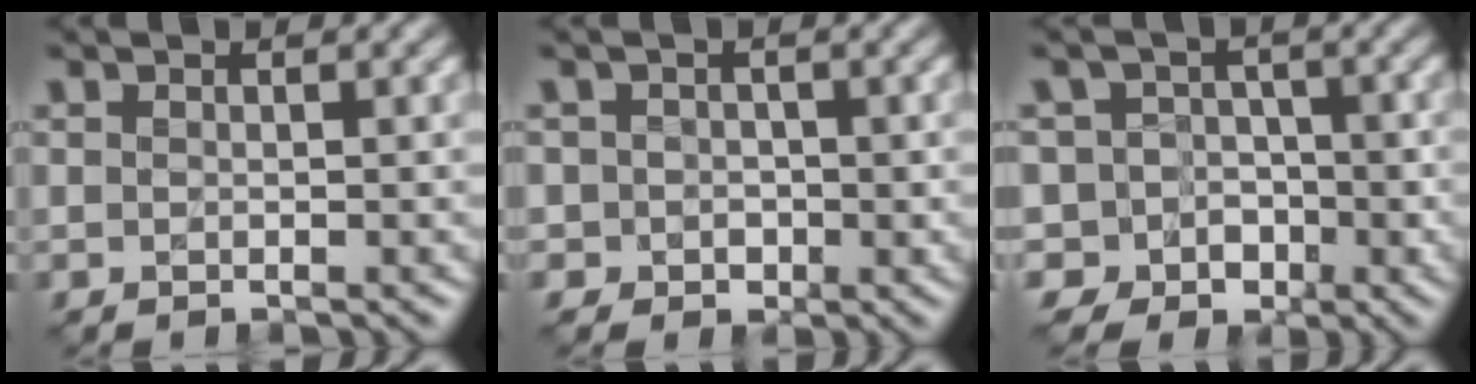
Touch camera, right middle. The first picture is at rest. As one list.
[{"total": 1.9, "force": [-0.4, 1.7, 0.6], "torque": [-0.003, 0.001, -0.009]}, {"total": 6.1, "force": [-2.7, 5.1, 1.7], "torque": [0.000, 0.026, -0.080]}]